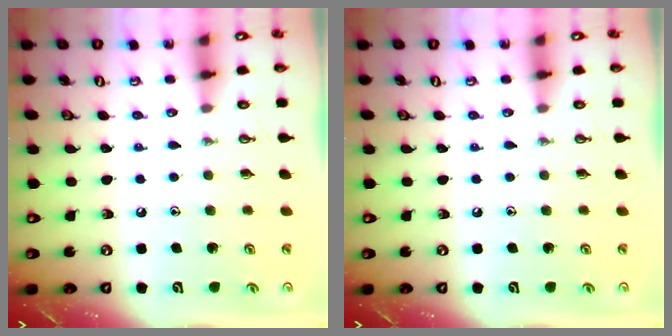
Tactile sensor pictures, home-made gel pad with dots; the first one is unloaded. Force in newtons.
{"total": 0.0}